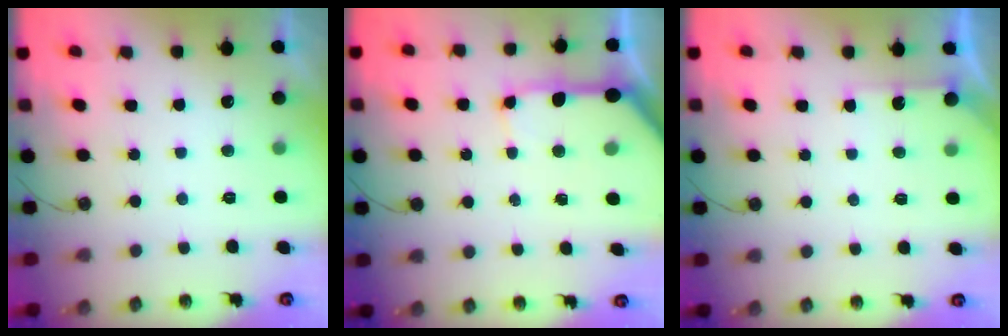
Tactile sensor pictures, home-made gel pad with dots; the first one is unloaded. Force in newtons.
{"total": 11.9, "press": 11.8, "slide": 1.5}
{"total": 4.1, "press": 4.1, "slide": 0.3}